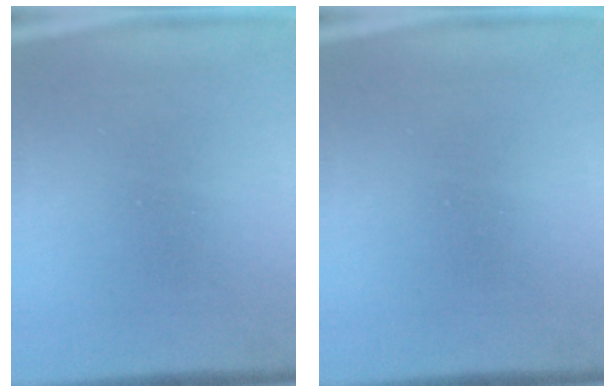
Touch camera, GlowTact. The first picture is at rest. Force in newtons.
{"total": 0.0}